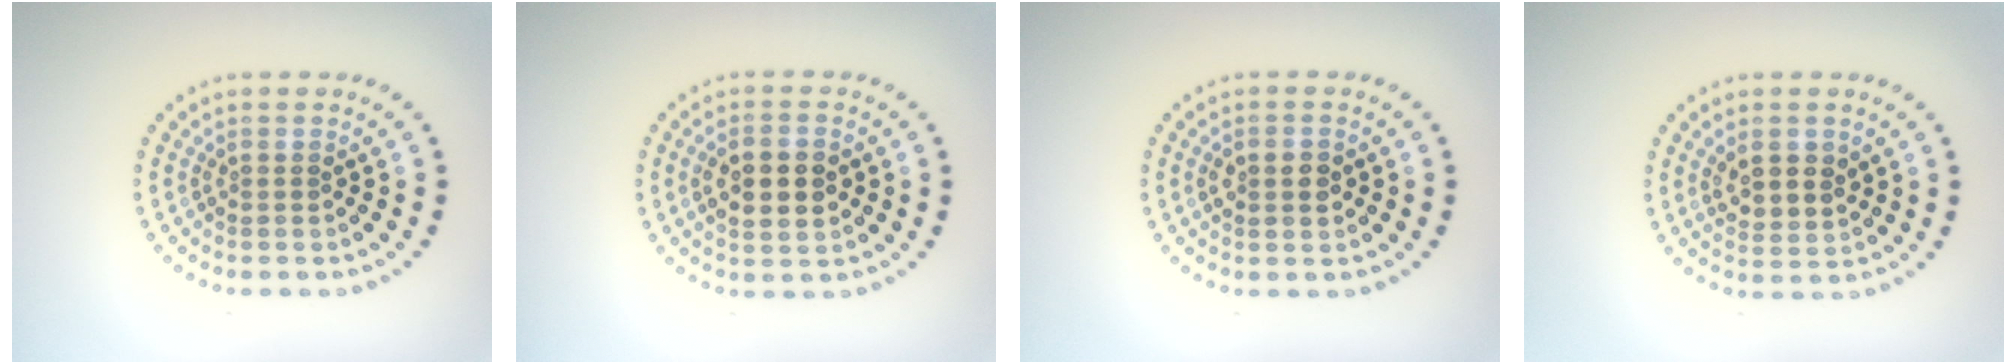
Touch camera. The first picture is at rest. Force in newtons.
{"total": 3.7, "press": 3.7, "slide": 0.3}
{"total": 2.7, "press": 2.7, "slide": 0.2}
{"total": 3.0, "press": 2.9, "slide": 0.9}